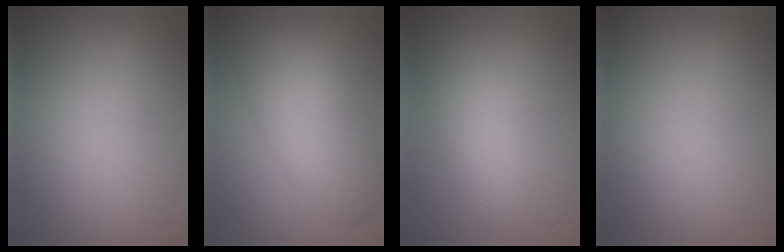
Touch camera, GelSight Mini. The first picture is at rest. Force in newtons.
{"total": 7.0, "press": 7.0, "slide": 0.3}
{"total": 3.0, "press": 3.0, "slide": 0.1}
{"total": 0.0}